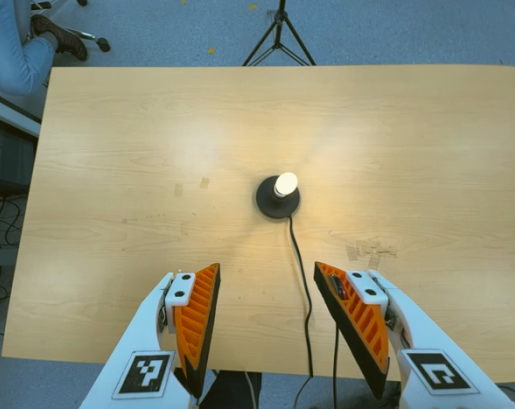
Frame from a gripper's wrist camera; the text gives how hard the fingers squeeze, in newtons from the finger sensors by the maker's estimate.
{"total": 0.0}